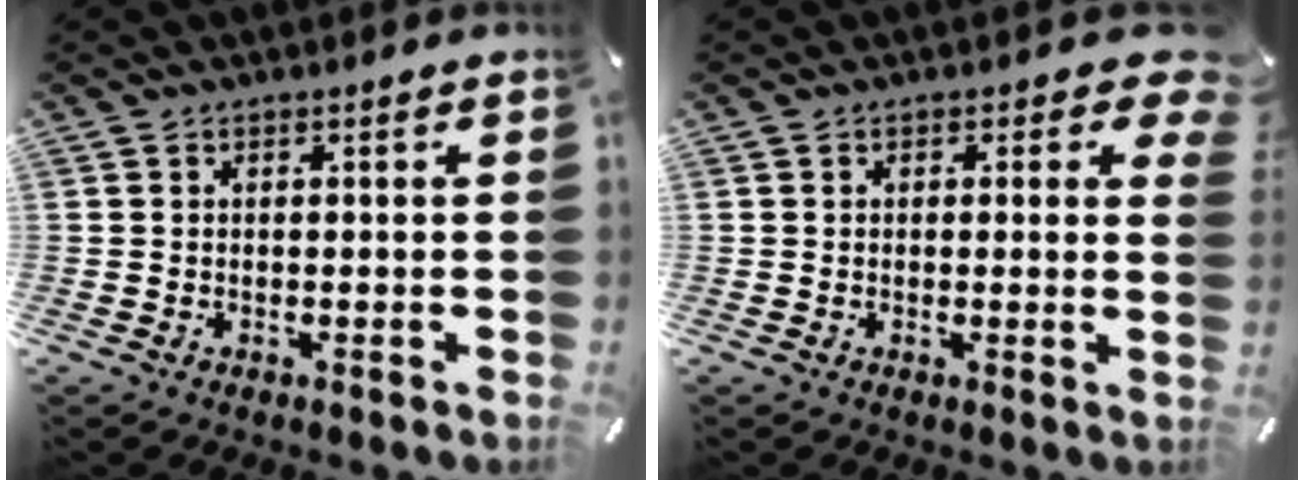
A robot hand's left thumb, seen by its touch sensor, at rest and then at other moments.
{"total": 4.6, "force": [1.8, 2.5, 3.3], "torque": [-0.029, -0.004, 0.025]}